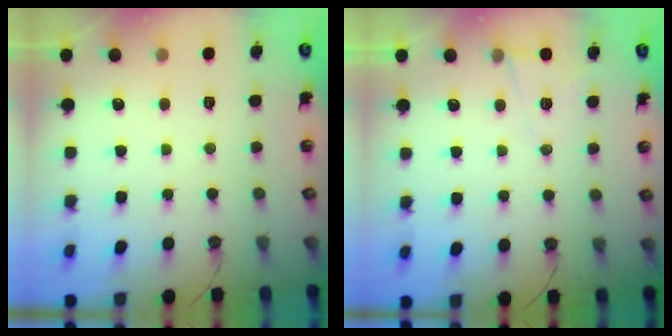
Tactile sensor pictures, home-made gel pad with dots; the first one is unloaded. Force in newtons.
{"total": 5.0, "press": 3.5, "slide": 3.6}